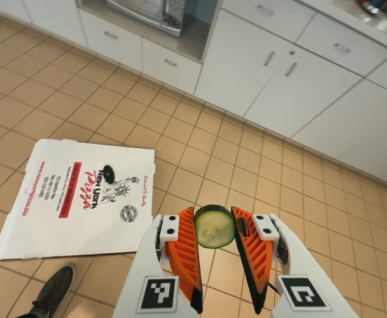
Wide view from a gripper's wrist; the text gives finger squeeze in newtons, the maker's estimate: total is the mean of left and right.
{"total": 7.9, "left": 7.7, "right": 8.2}